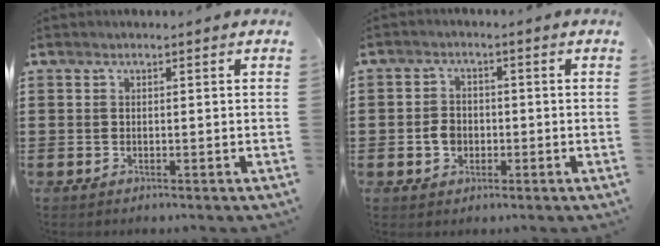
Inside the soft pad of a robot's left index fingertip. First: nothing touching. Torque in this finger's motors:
{"motor_torque": [0.14, 0.10, 0.08, 0.04]}